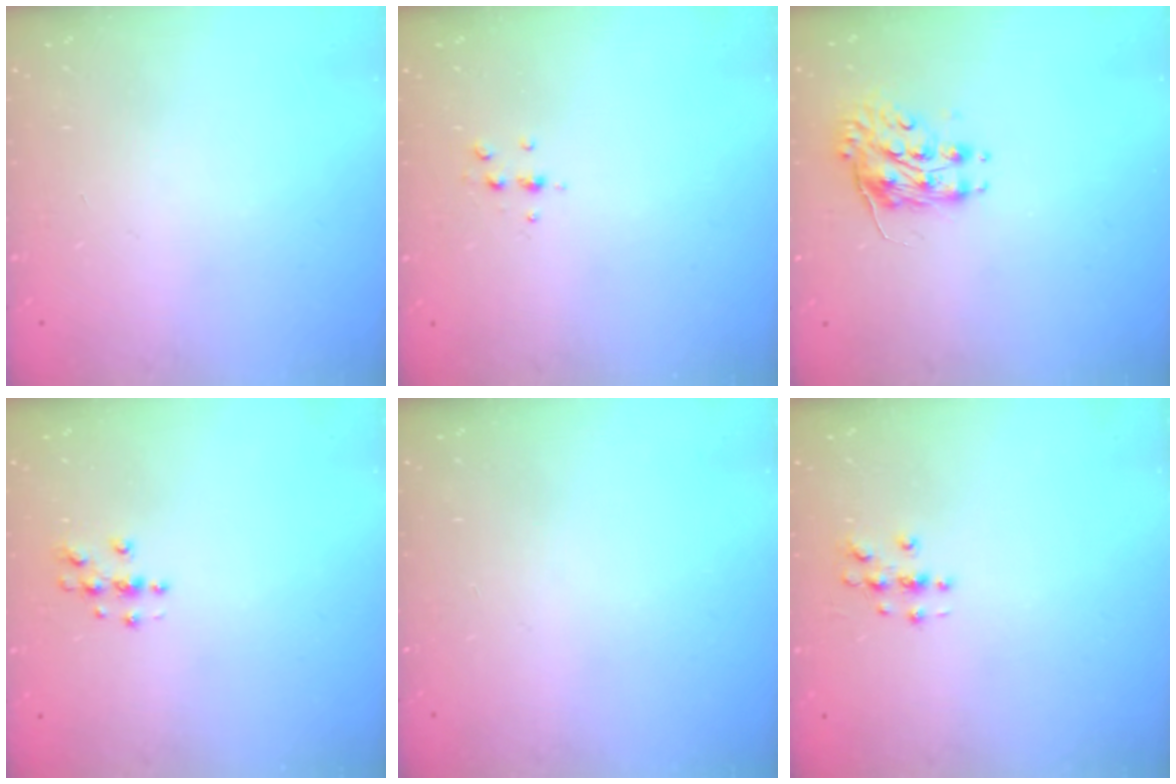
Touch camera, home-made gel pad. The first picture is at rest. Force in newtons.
{"total": 4.7, "press": 4.6, "slide": 1.0}
{"total": 8.4, "press": 8.4, "slide": 0.3}
{"total": 3.8, "press": 3.8, "slide": 0.5}
{"total": 0.0}
{"total": 2.8, "press": 2.8, "slide": 0.3}